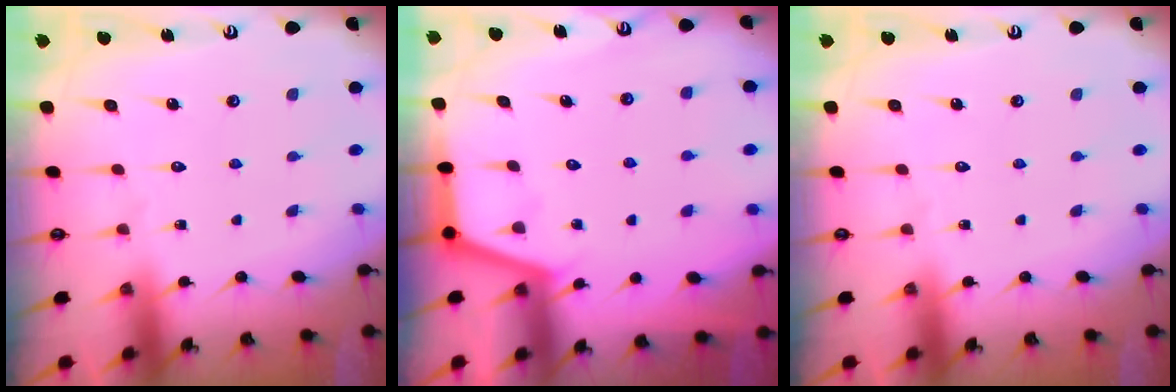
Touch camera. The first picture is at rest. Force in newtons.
{"total": 3.3, "press": 3.3, "slide": 0.2}
{"total": 0.0}